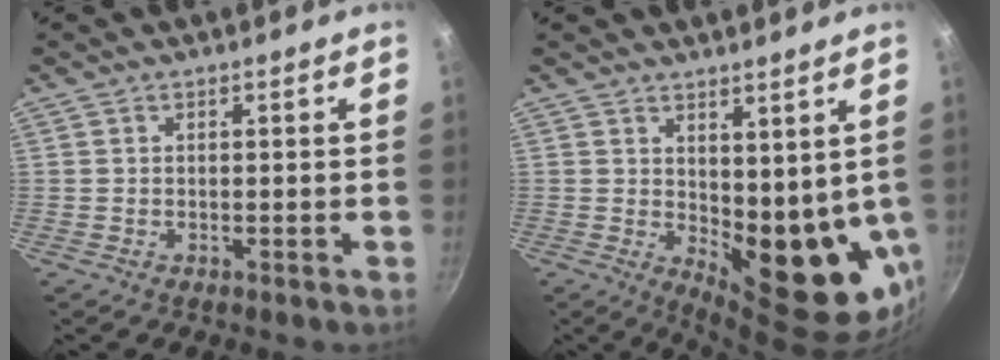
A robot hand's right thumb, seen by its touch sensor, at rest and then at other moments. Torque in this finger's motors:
{"motor_torque": [-0.64, 1.22, 0.20, 0.21, 0.34]}